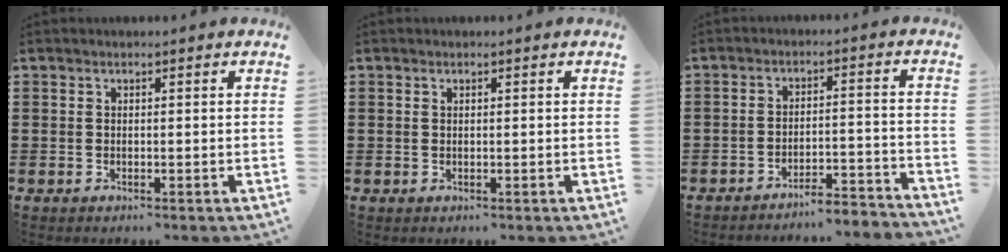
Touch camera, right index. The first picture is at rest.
{"total": 0.0}
{"total": 4.4, "force": [-4.3, -0.2, 0.8], "torque": [-0.018, -0.004, -0.089]}